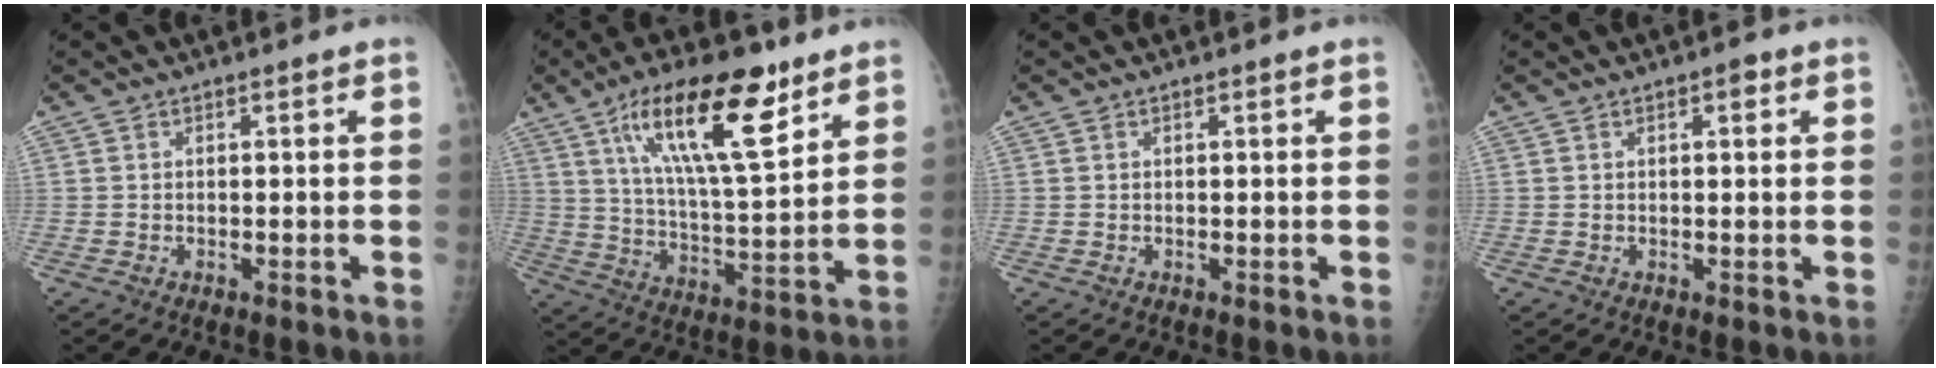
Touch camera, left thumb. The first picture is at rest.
{"total": 19.5, "force": [10.7, 6.2, 15.0], "torque": [-0.224, -0.045, 0.185]}
{"total": 0.0}
{"total": 1.9, "force": [0.8, 0.8, 1.5], "torque": [-0.015, 0.000, 0.010]}